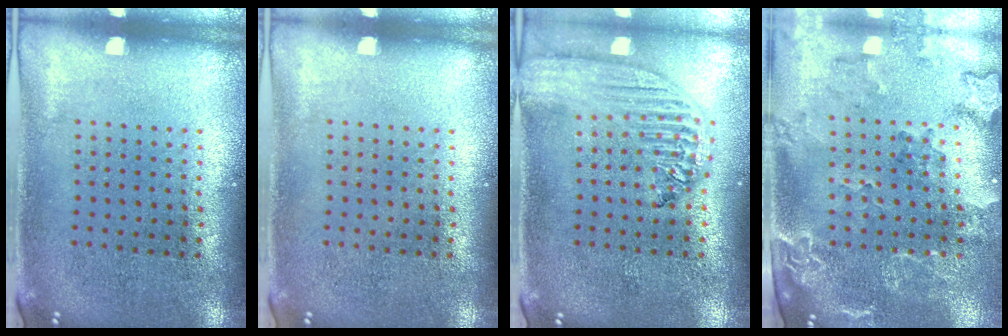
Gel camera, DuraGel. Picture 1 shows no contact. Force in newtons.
{"total": 0.0}
{"total": 2.3, "press": 2.0, "slide": 1.2}
{"total": 2.1, "press": 2.0, "slide": 0.8}